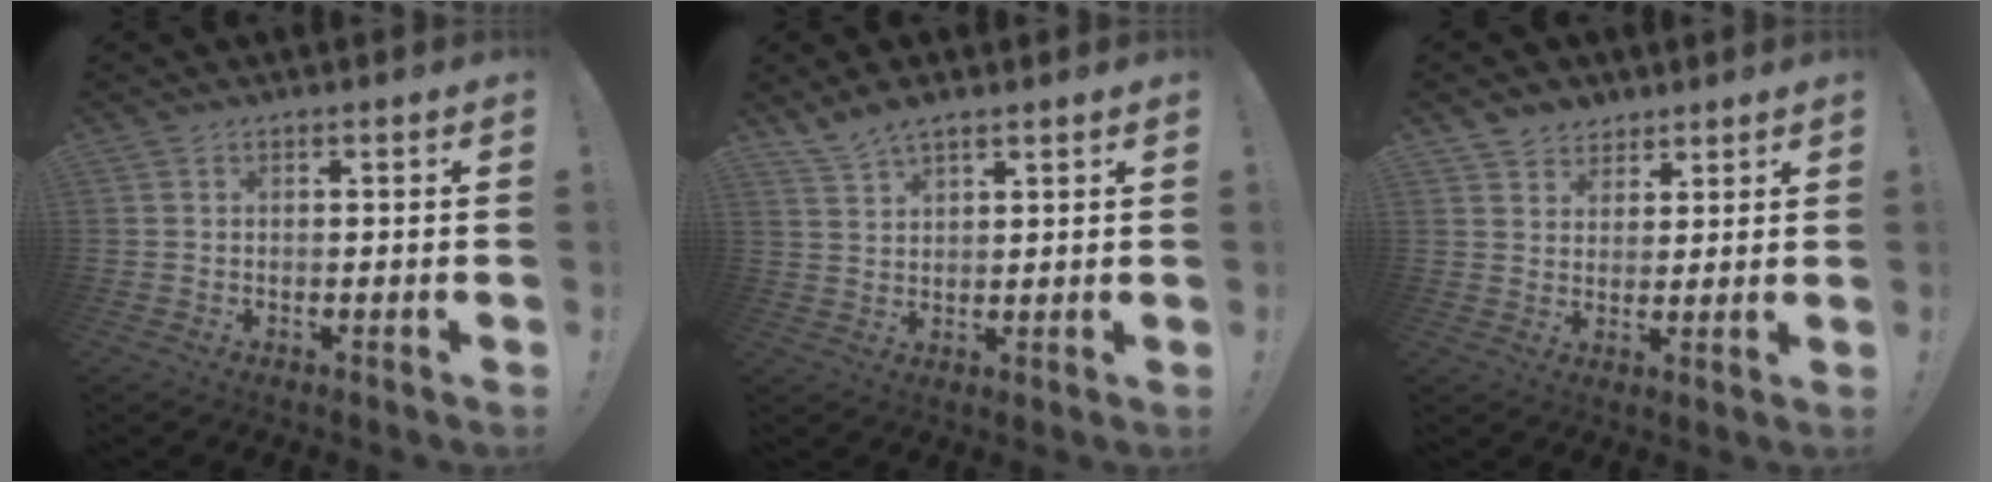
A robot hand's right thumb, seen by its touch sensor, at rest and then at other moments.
{"total": 5.3, "force": [4.4, 1.7, 2.4], "torque": [-0.044, -0.024, 0.082]}
{"total": 5.3, "force": [3.7, 3.8, -0.1], "torque": [-0.003, -0.028, 0.072]}